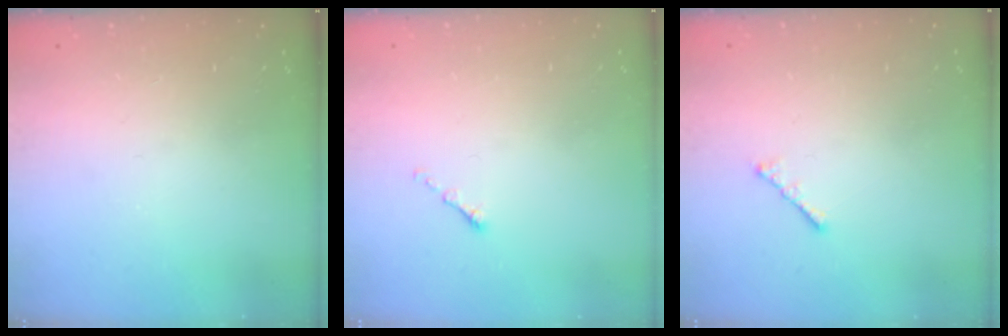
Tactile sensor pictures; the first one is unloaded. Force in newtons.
{"total": 0.0}
{"total": 1.9, "press": 1.8, "slide": 0.5}